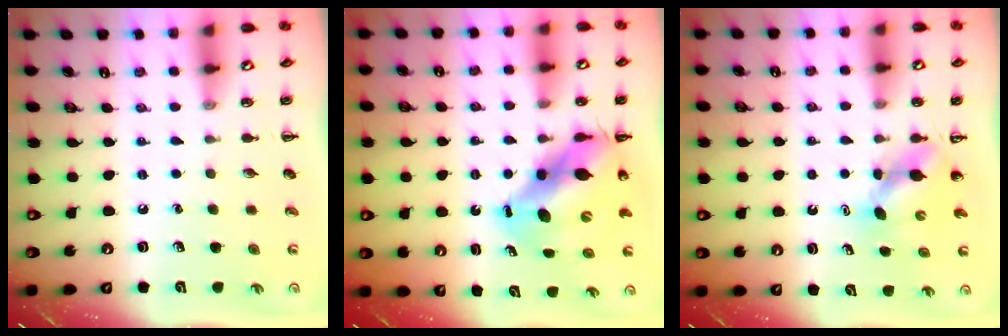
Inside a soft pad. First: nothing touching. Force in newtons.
{"total": 11.6, "press": 11.3, "slide": 2.7}
{"total": 4.5, "press": 4.4, "slide": 0.6}